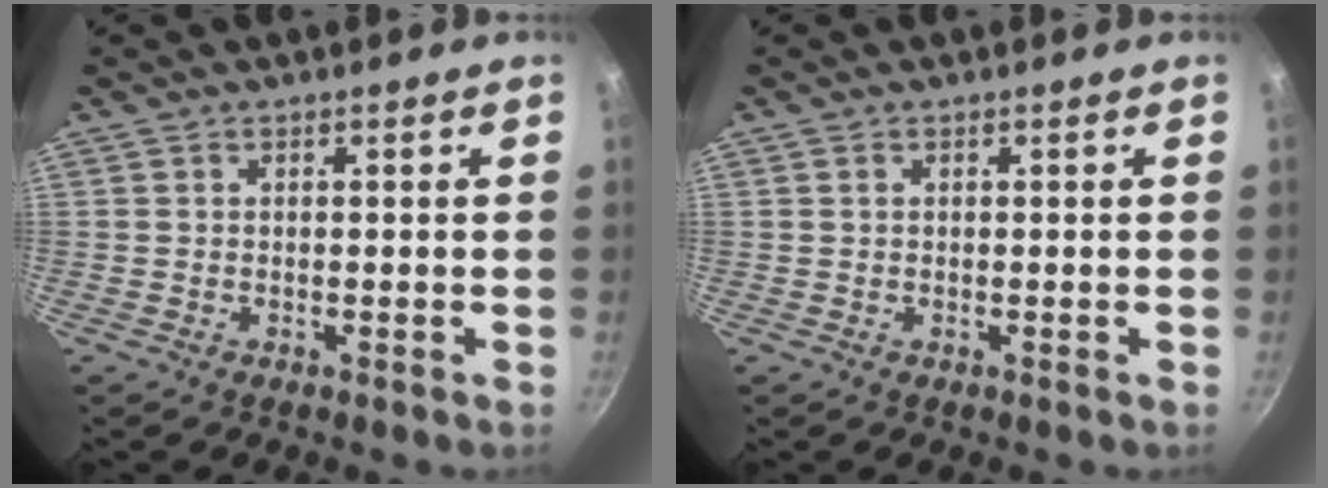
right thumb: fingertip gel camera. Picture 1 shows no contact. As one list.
[{"total": 0.5, "force": [0.3, 0.2, 0.4], "torque": [-0.008, 0.001, 0.005]}]